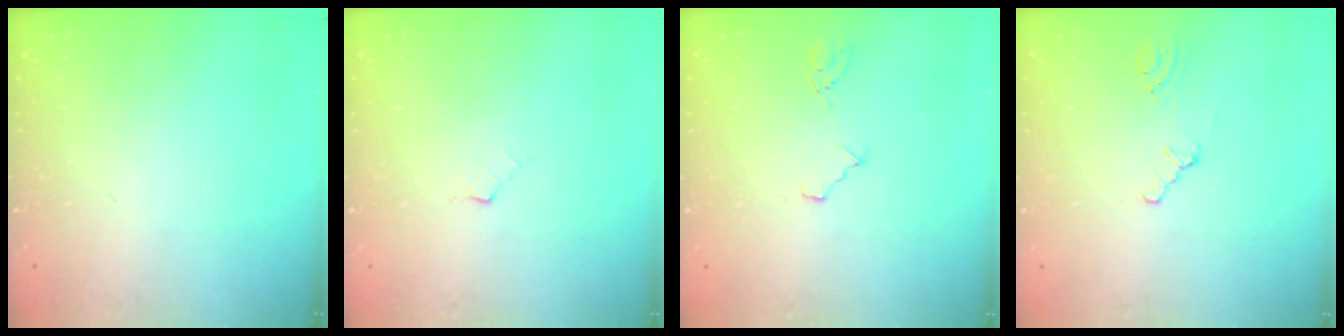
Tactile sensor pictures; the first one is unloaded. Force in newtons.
{"total": 2.9, "press": 2.9, "slide": 0.5}
{"total": 4.0, "press": 3.9, "slide": 0.4}
{"total": 1.0, "press": 0.9, "slide": 0.3}